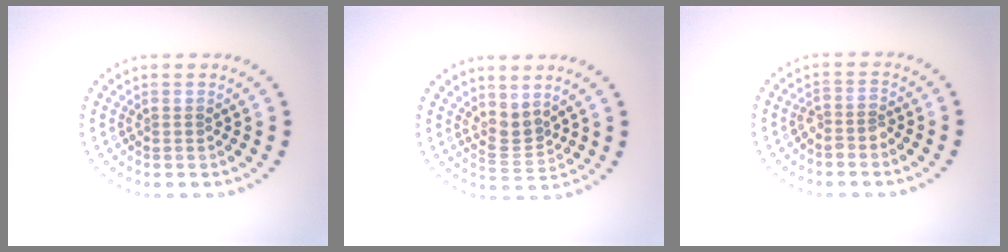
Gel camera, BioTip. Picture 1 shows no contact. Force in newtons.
{"total": 2.2, "press": 1.6, "slide": 1.6}
{"total": 1.7, "press": 1.4, "slide": 1.0}